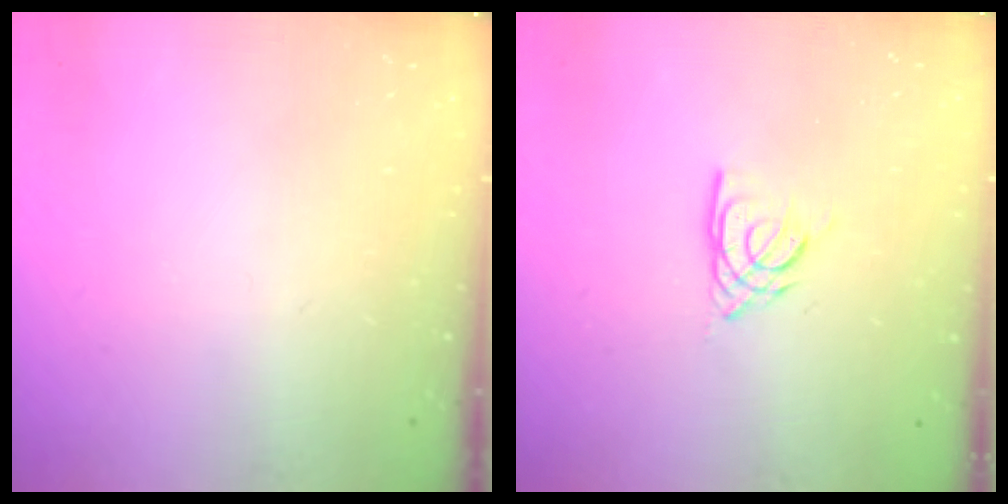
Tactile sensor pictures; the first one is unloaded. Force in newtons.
{"total": 4.7, "press": 4.7, "slide": 0.4}